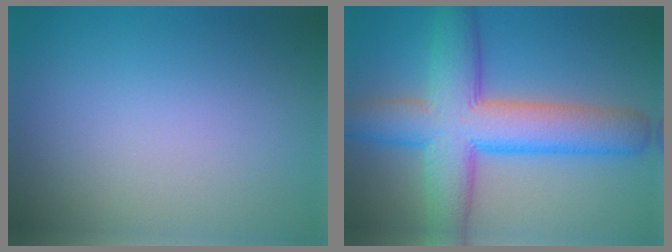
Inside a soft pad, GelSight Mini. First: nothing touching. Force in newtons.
{"total": 10.1, "press": 10.1, "slide": 0.4}